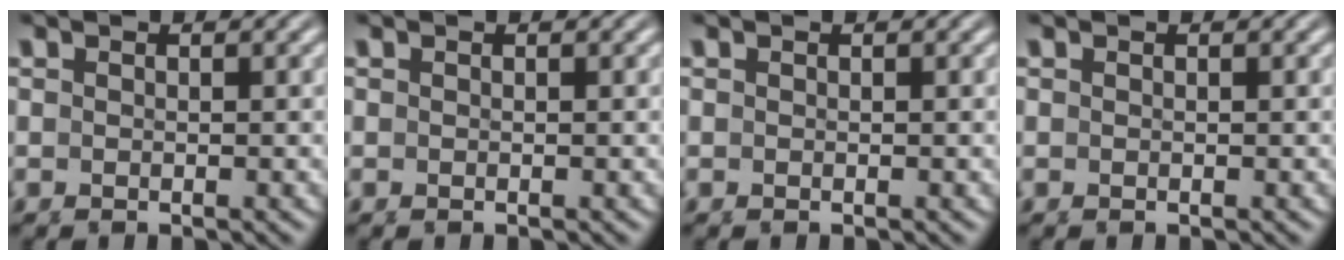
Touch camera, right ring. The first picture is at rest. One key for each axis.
{"total": 0.0}
{"total": 0.0}
{"total": 0.0}